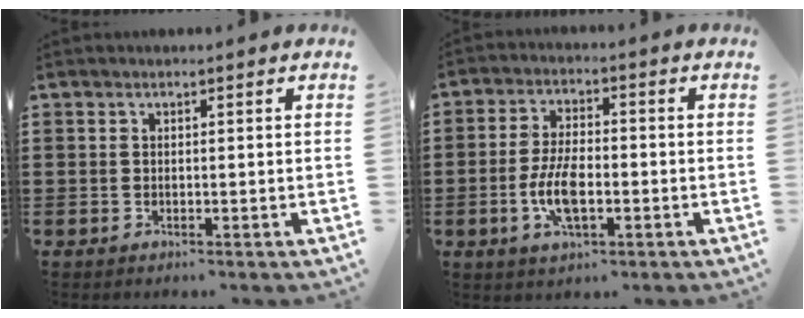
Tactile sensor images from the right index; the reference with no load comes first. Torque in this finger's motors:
{"motor_torque": [2.14, 0.00, 0.25, 0.16]}